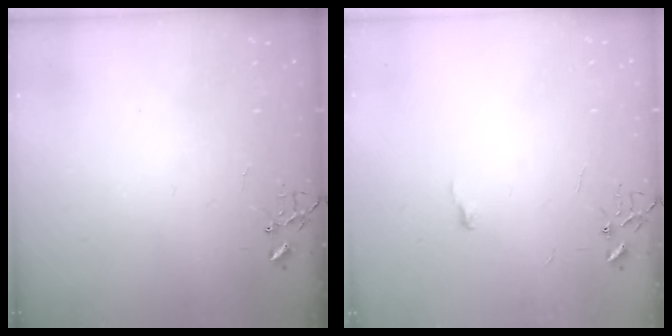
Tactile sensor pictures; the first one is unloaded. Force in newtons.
{"total": 3.7, "press": 3.7, "slide": 0.3}